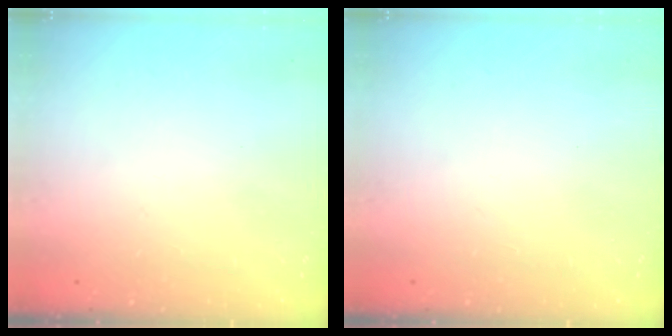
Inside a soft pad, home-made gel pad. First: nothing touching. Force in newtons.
{"total": 0.0}